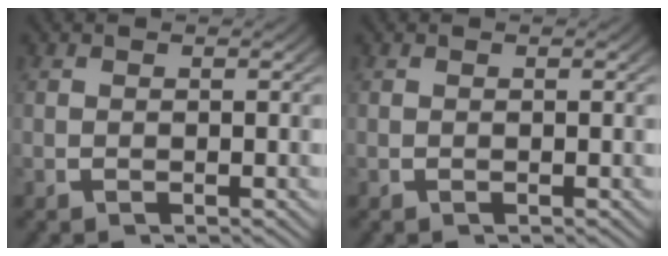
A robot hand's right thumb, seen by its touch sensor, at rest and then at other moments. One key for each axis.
{"total": 0.0}